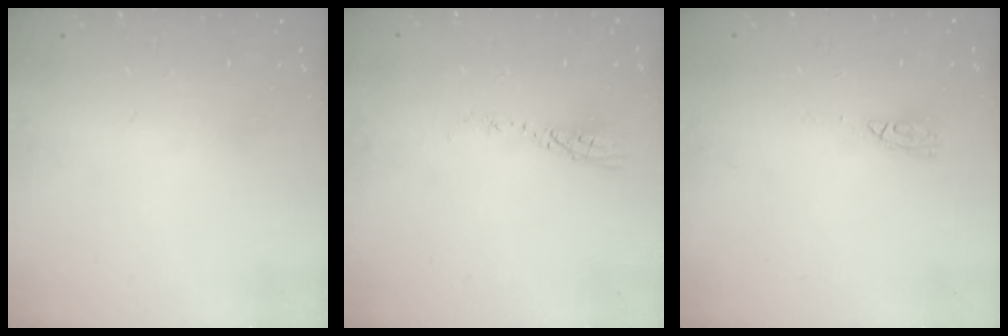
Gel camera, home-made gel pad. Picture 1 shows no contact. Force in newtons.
{"total": 3.3, "press": 3.3, "slide": 0.4}
{"total": 5.4, "press": 5.4, "slide": 0.5}